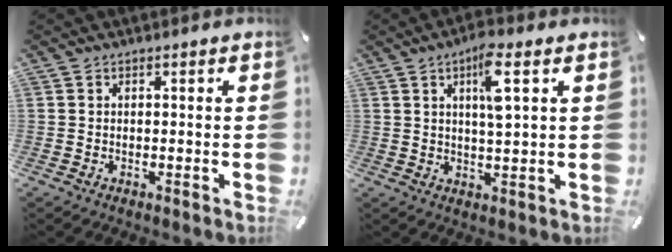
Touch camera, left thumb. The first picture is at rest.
{"total": 7.3, "force": [2.9, 1.6, 6.5], "torque": [-0.111, -0.006, 0.043]}